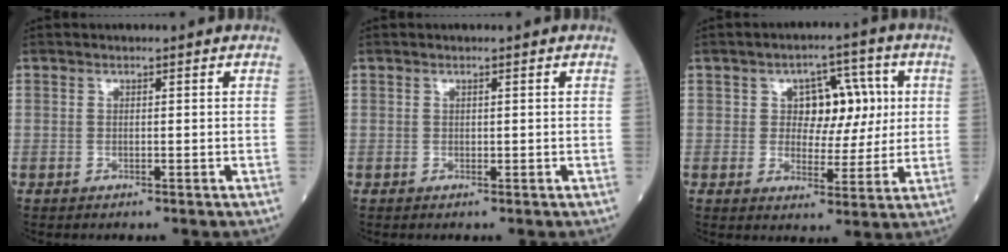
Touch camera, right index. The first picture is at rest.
{"total": 0.0}
{"total": 7.9, "force": [1.6, 4.9, 6.1], "torque": [-0.075, 0.019, 0.026]}